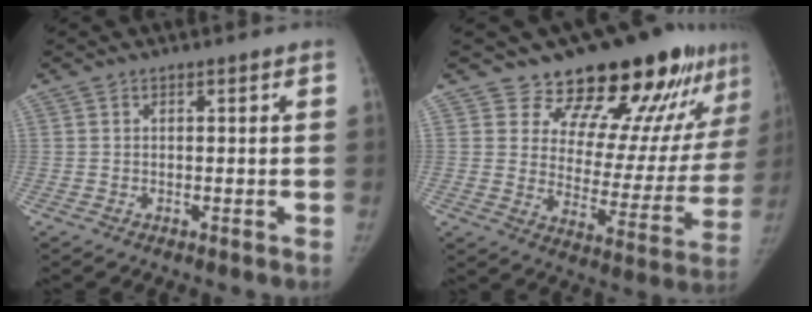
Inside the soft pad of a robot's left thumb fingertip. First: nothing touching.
{"total": 21.2, "force": [16.2, 9.1, 10.2], "torque": [-0.078, -0.104, 0.213]}